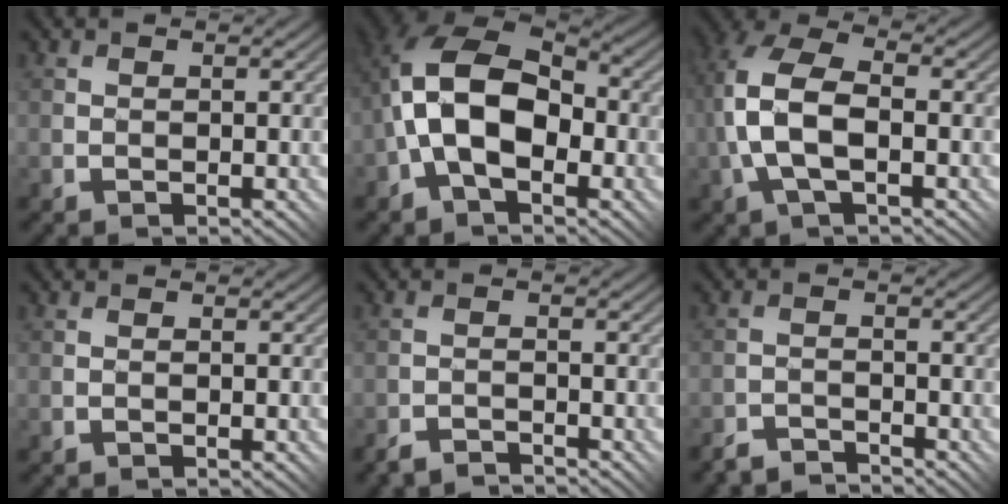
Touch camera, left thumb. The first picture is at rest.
{"total": 12.8, "force": [-1.8, 7.9, 9.9], "torque": [-0.188, 0.005, -0.041]}
{"total": 10.1, "force": [-1.1, 5.4, 8.5], "torque": [-0.202, 0.013, -0.027]}
{"total": 0.0}
{"total": 2.4, "force": [-2.4, -0.1, 0.1], "torque": [-0.001, 0.008, -0.053]}
{"total": 3.0, "force": [-3.0, -0.1, 0.0], "torque": [0.003, 0.009, -0.064]}